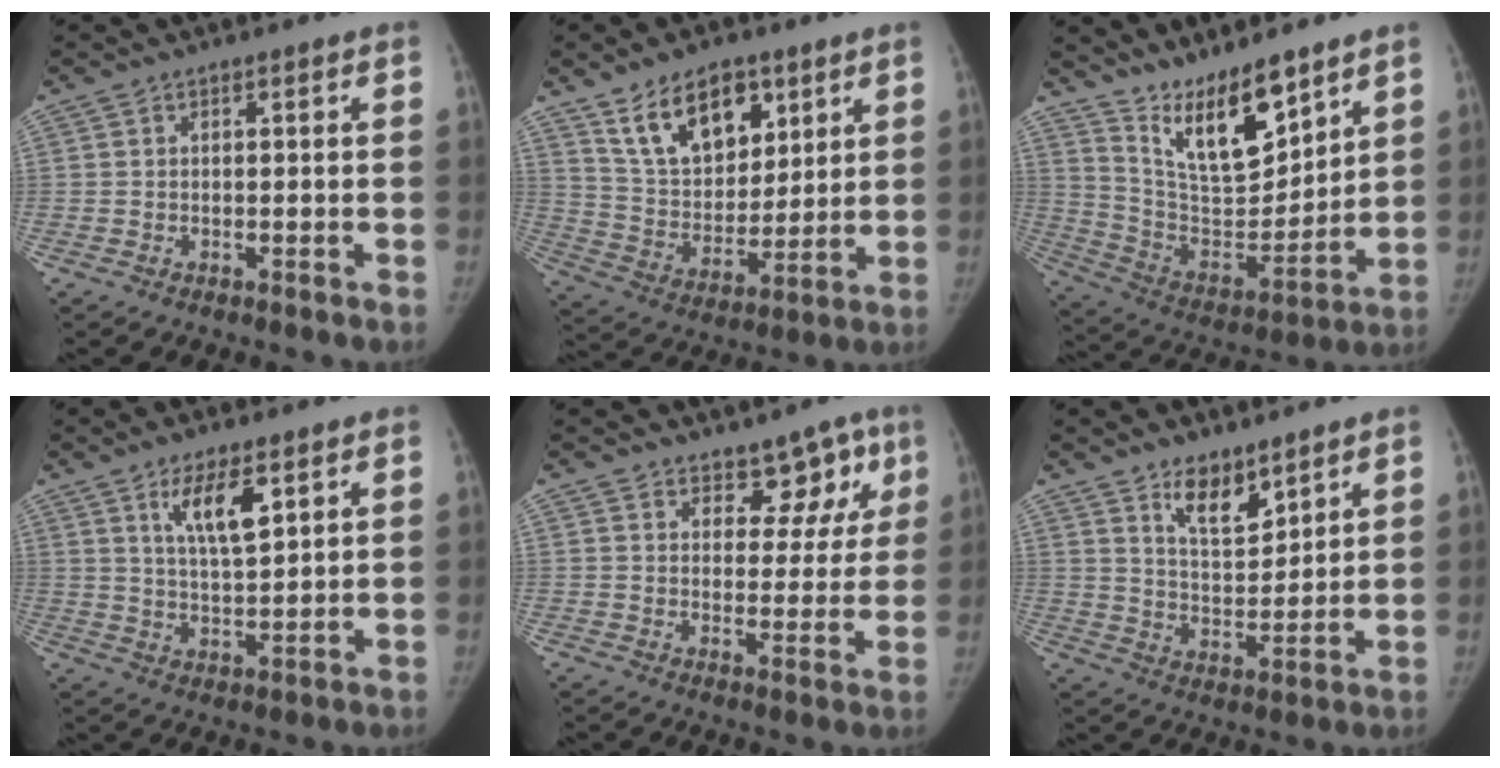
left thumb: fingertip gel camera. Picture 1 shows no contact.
{"total": 15.1, "force": [8.7, 8.9, 8.6], "torque": [-0.103, -0.046, 0.166]}
{"total": 15.4, "force": [11.3, 5.0, 9.2], "torque": [-0.122, -0.077, 0.221]}
{"total": 8.1, "force": [4.1, 2.6, 6.4], "torque": [-0.103, -0.028, 0.079]}
{"total": 7.6, "force": [5.2, 4.6, 3.1], "torque": [0.011, -0.026, 0.069]}
{"total": 8.4, "force": [5.9, 3.7, 4.6], "torque": [-0.051, -0.050, 0.109]}